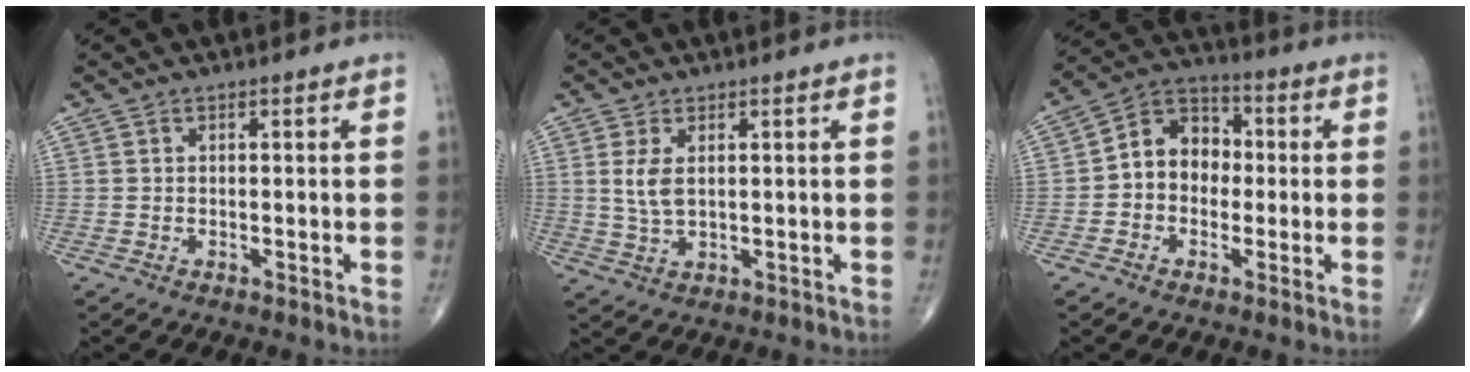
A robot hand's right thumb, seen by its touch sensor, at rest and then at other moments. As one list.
[{"total": 4.2, "force": [1.1, 2.1, 3.5], "torque": [-0.075, -0.006, 0.031]}, {"total": 9.7, "force": [-0.4, 7.7, 5.8], "torque": [-0.061, 0.036, -0.021]}]